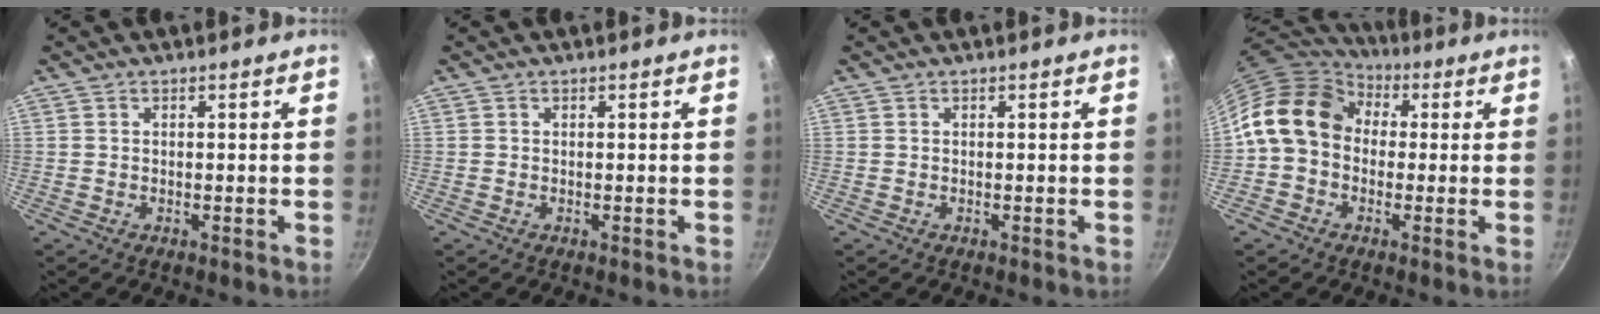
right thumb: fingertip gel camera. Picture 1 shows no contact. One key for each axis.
{"total": 0.0}
{"total": 0.0}
{"total": 14.2, "fx": 1.8, "fy": 11.3, "fz": 8.4, "tx": -0.122, "ty": 0.033, "tz": 0.012}